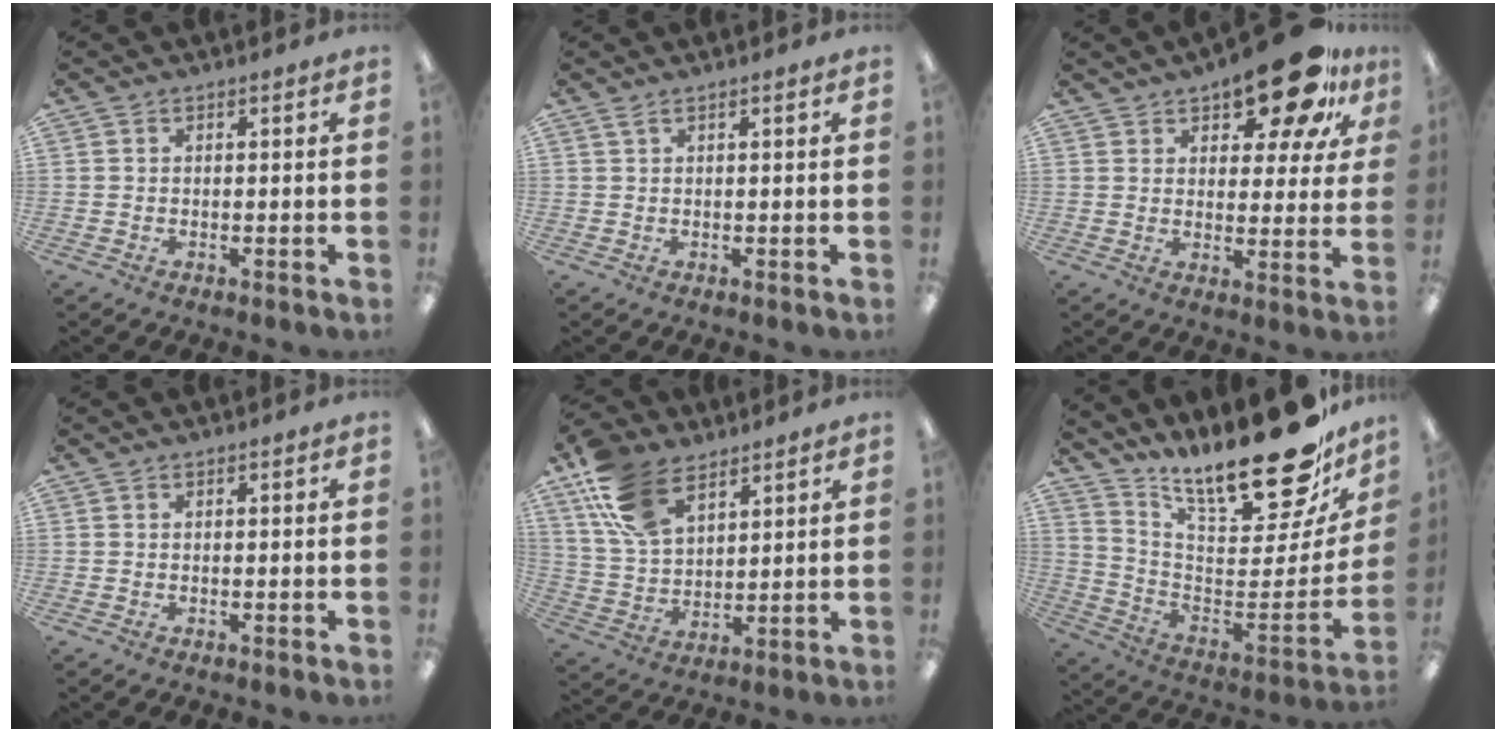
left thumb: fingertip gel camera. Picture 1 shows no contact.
{"total": 1.5, "force": [0.8, 0.2, 1.3], "torque": [-0.027, 0.001, 0.013]}
{"total": 17.3, "force": [11.9, 7.3, 10.1], "torque": [-0.143, -0.064, 0.199]}
{"total": 0.0}
{"total": 15.8, "force": [9.4, 8.8, 9.2], "torque": [-0.197, -0.019, 0.181]}
{"total": 23.8, "force": [18.6, 7.0, 13.1], "torque": [-0.173, -0.146, 0.309]}